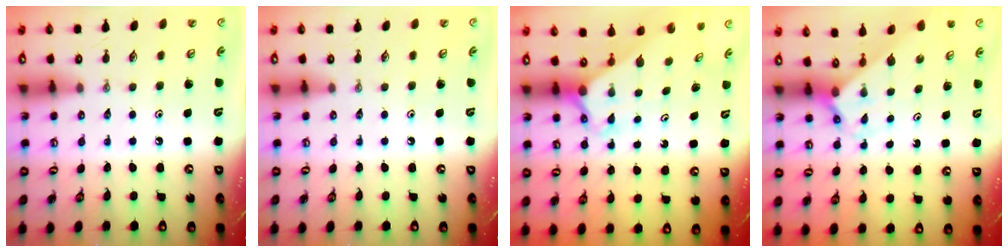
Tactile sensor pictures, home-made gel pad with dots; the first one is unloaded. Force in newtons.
{"total": 0.0}
{"total": 2.6, "press": 2.6, "slide": 0.2}
{"total": 2.2, "press": 2.2, "slide": 0.2}